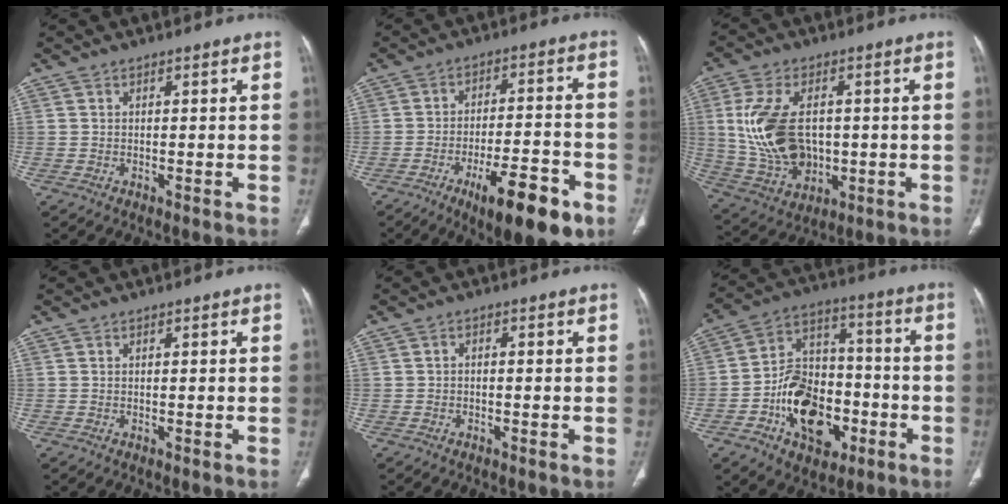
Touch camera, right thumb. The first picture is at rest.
{"total": 15.2, "force": [-8.0, 4.7, 12.1], "torque": [-0.166, 0.036, -0.116]}
{"total": 15.5, "force": [1.0, 9.9, 12.0], "torque": [-0.228, -0.007, 0.036]}
{"total": 0.0}
{"total": 0.8, "force": [-0.4, 0.5, 0.4], "torque": [-0.004, 0.004, -0.010]}
{"total": 18.3, "force": [-6.5, 12.2, 11.9], "torque": [-0.152, 0.047, -0.102]}